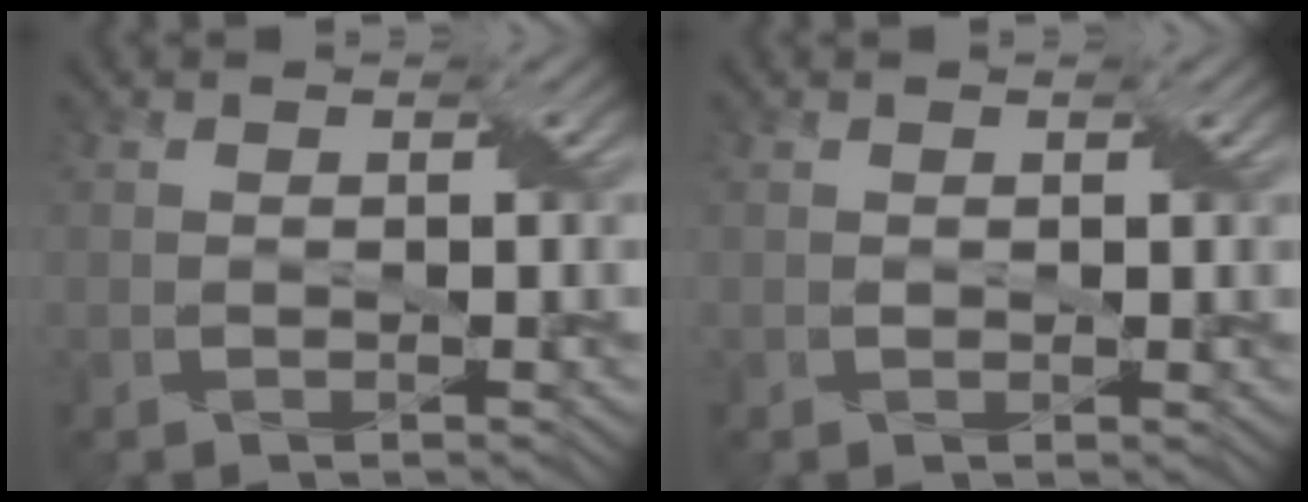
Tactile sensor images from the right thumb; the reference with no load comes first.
{"total": 0.8, "force": [0.4, 0.6, 0.5], "torque": [-0.009, 0.000, 0.009]}